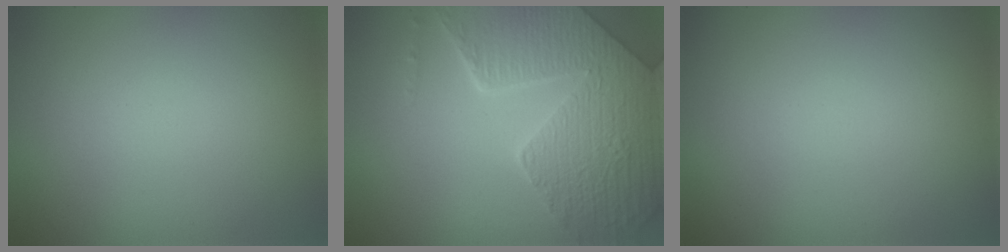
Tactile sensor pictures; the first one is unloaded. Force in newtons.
{"total": 8.8, "press": 6.3, "slide": 6.2}
{"total": 0.0}